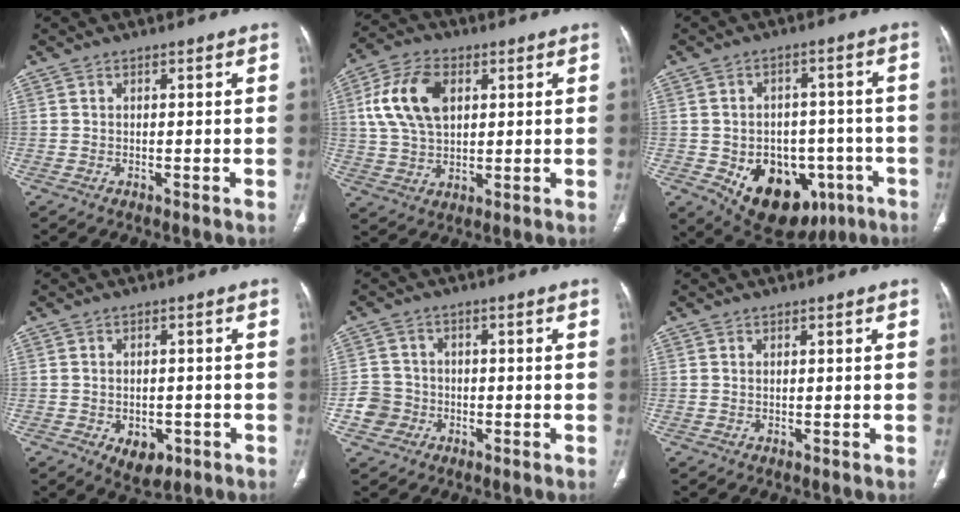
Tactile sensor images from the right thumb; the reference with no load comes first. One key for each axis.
{"total": 12.8, "fx": 3.4, "fy": 8.1, "fz": 9.3, "tx": -0.172, "ty": 0.006, "tz": 0.064}
{"total": 17.8, "fx": -6.4, "fy": 12.4, "fz": 11.0, "tx": -0.133, "ty": 0.024, "tz": -0.070}
{"total": 5.6, "fx": -2.1, "fy": 3.7, "fz": 3.6, "tx": -0.037, "ty": 0.007, "tz": -0.016}
{"total": 4.8, "fx": -1.6, "fy": 4.5, "fz": 0.7, "tx": 0.006, "ty": 0.018, "tz": -0.033}
{"total": 0.0}